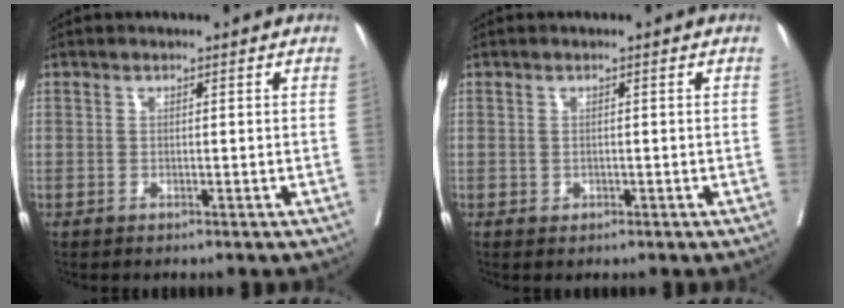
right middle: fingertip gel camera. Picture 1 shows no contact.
{"total": 0.6, "force": [-0.1, 0.5, 0.2], "torque": [-0.004, 0.001, 0.002]}